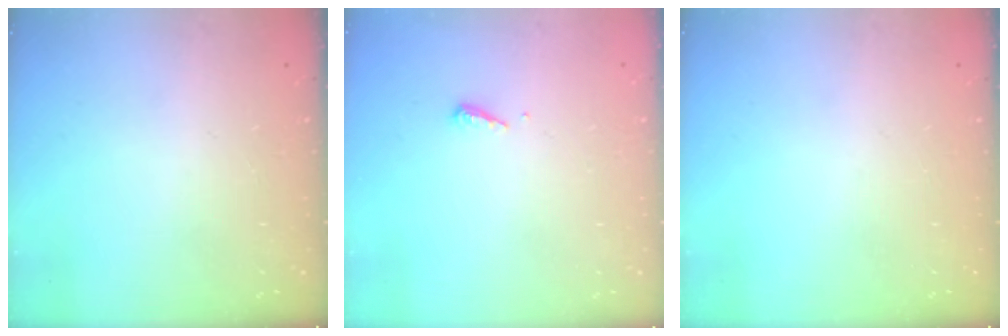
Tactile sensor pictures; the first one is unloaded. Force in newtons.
{"total": 4.8, "press": 4.8, "slide": 0.5}
{"total": 0.0}